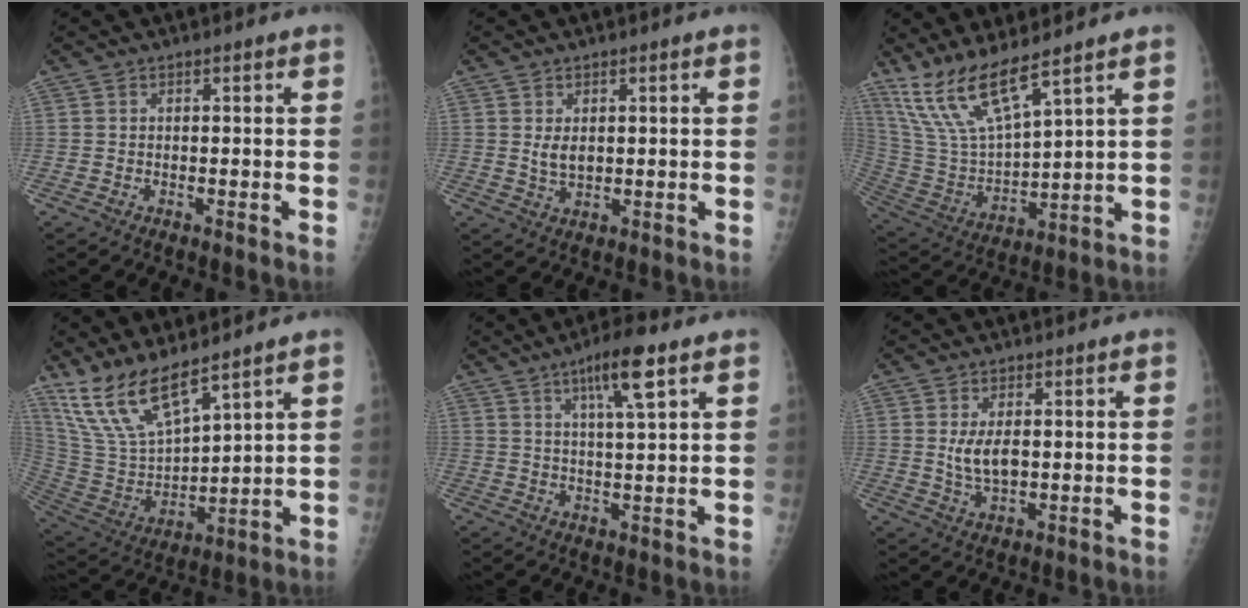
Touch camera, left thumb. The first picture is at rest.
{"total": 3.1, "force": [0.6, 2.1, 2.2], "torque": [-0.031, -0.009, 0.018]}
{"total": 13.4, "force": [10.2, 2.5, 8.4], "torque": [-0.168, -0.050, 0.223]}
{"total": 14.3, "force": [11.1, 4.0, 8.0], "torque": [-0.146, -0.055, 0.239]}
{"total": 8.1, "force": [4.2, 1.0, 6.8], "torque": [-0.118, -0.016, 0.070]}
{"total": 4.9, "force": [0.4, 2.7, 4.1], "torque": [-0.076, -0.009, 0.012]}